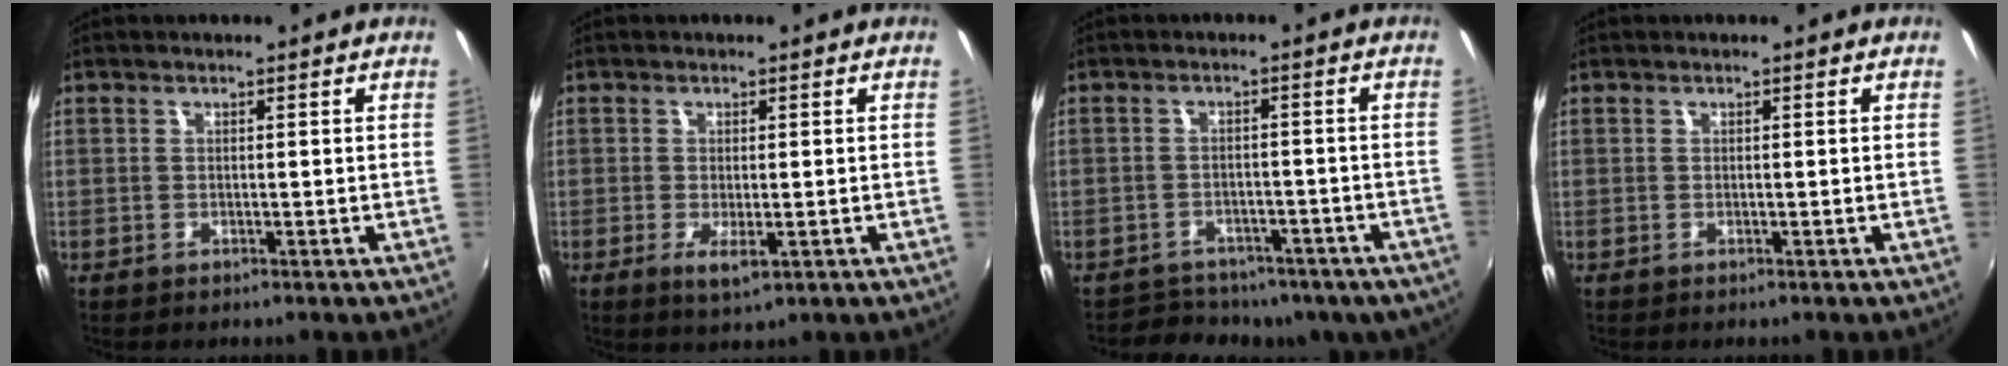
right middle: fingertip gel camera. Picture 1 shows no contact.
{"total": 3.4, "force": [-1.0, 1.0, 3.1], "torque": [-0.059, -0.013, -0.013]}
{"total": 13.7, "force": [-10.7, 7.2, 4.7], "torque": [-0.101, 0.002, -0.130]}
{"total": 0.0}